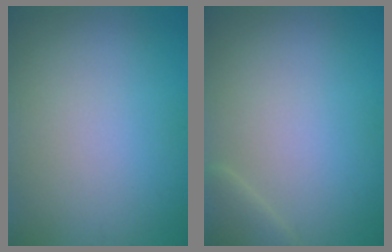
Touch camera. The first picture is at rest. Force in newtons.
{"total": 1.7, "press": 1.7, "slide": 0.1}